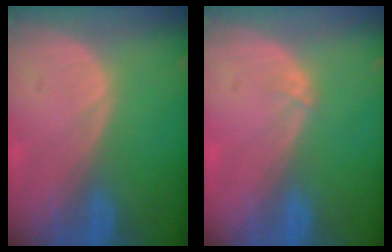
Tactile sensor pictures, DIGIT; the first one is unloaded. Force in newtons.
{"total": 0.7, "press": 0.6, "slide": 0.3}